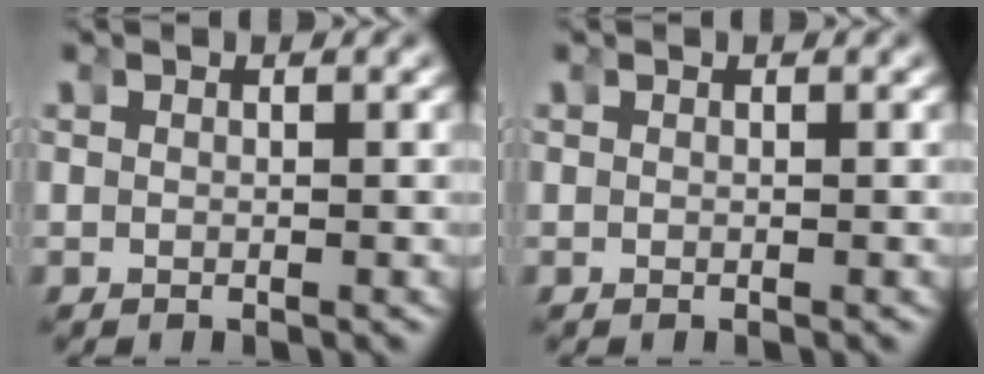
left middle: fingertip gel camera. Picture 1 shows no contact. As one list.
[{"total": 0.0}]